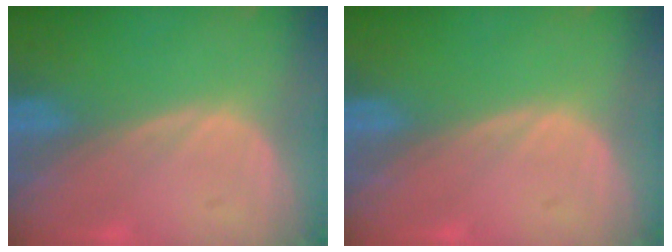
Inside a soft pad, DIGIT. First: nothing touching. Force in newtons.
{"total": 0.0}